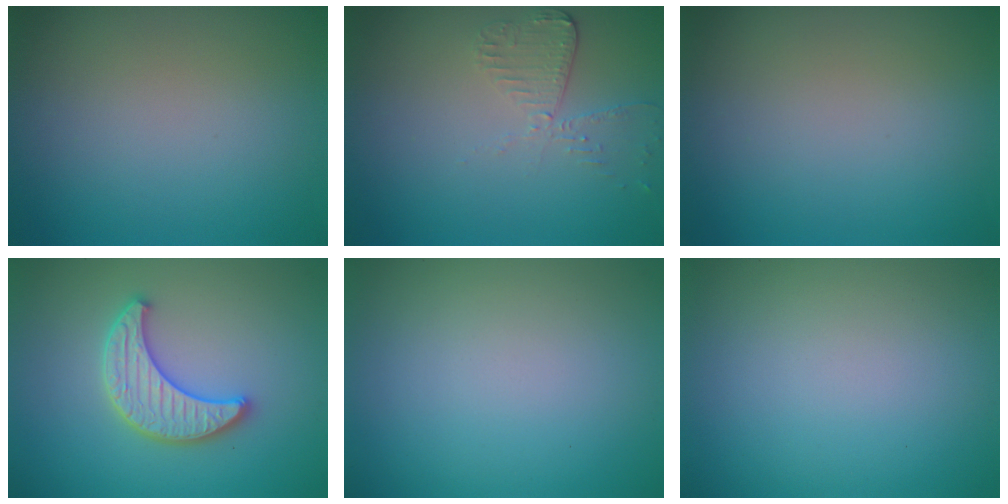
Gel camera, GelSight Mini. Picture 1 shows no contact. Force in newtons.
{"total": 2.6, "press": 2.3, "slide": 1.2}
{"total": 0.0}
{"total": 3.8, "press": 3.7, "slide": 0.9}
{"total": 0.0}
{"total": 0.0}